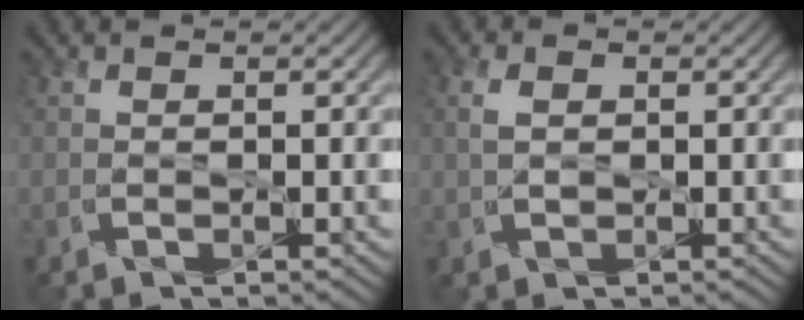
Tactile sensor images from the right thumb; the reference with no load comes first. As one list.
[{"total": 1.4, "force": [0.7, 1.0, 0.7], "torque": [-0.015, 0.003, 0.013]}]